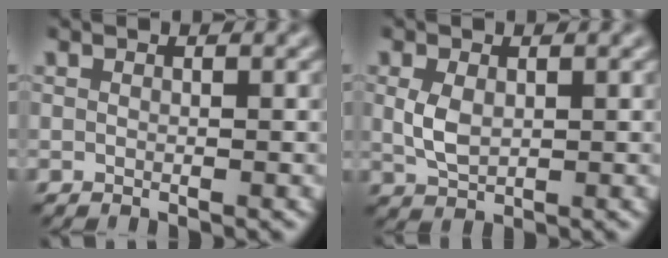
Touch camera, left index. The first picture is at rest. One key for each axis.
{"total": 2.3, "fx": -0.1, "fy": 1.5, "fz": 1.7, "tx": -0.043, "ty": -0.001, "tz": 0.004}